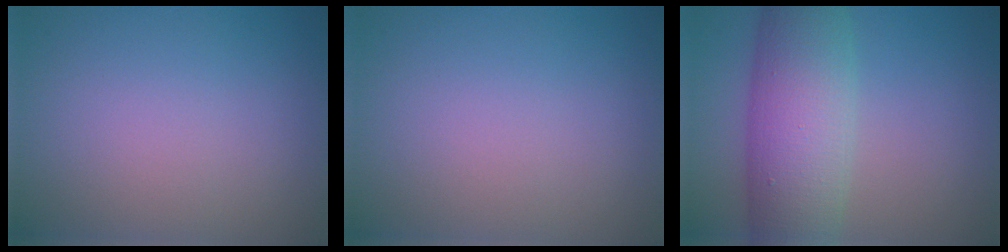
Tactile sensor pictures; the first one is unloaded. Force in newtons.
{"total": 0.0}
{"total": 9.3, "press": 9.3, "slide": 0.2}